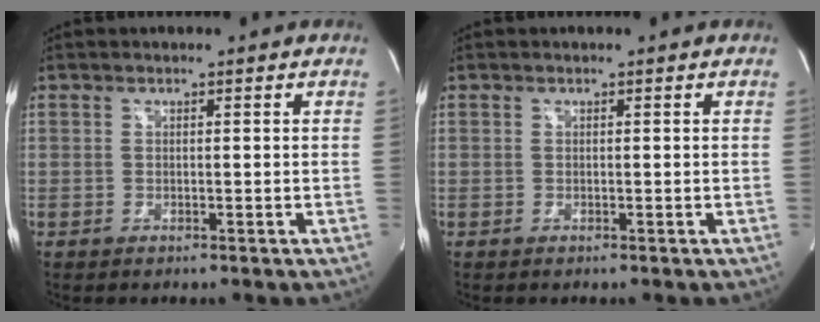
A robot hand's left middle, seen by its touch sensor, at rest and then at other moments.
{"total": 0.0}